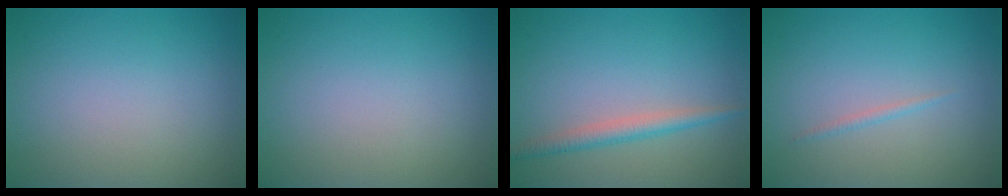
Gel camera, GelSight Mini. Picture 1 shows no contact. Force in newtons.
{"total": 0.0}
{"total": 2.2, "press": 2.2, "slide": 0.0}
{"total": 0.6, "press": 0.6, "slide": 0.0}